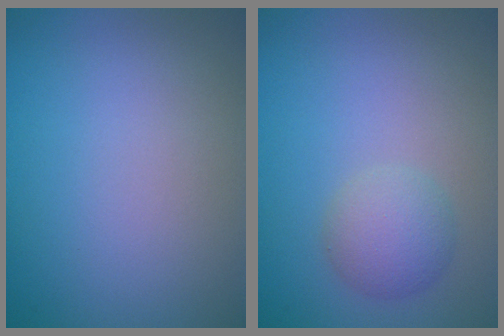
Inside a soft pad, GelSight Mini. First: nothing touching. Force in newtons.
{"total": 2.7, "press": 2.7, "slide": 0.1}